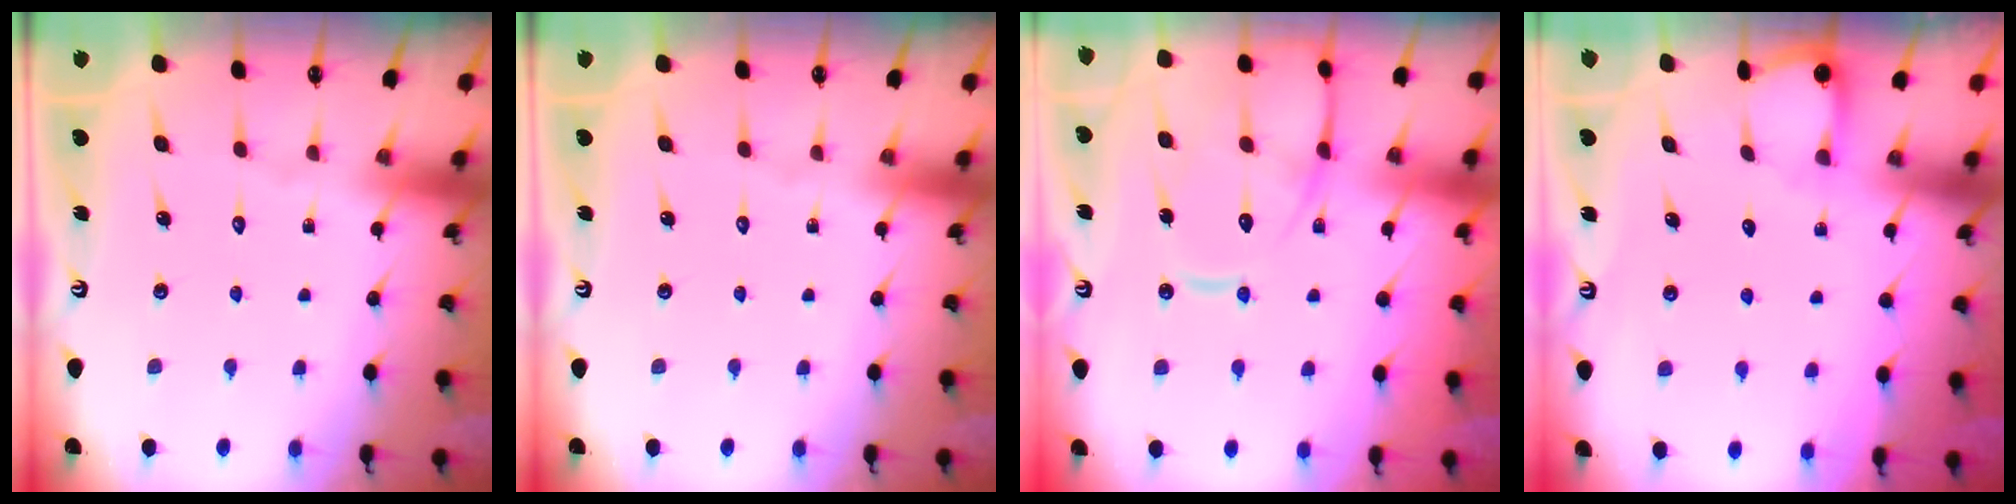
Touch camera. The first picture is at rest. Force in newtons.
{"total": 0.0}
{"total": 13.1, "press": 13.0, "slide": 1.2}
{"total": 2.7, "press": 2.7, "slide": 0.2}